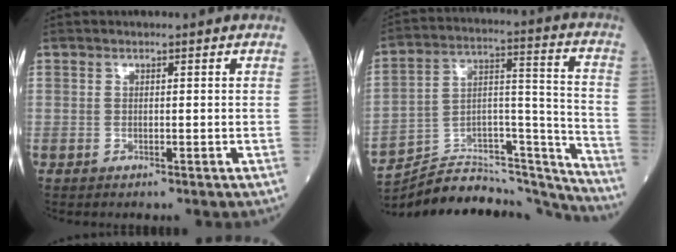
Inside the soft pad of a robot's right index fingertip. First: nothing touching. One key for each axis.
{"total": 24.0, "fx": -23.3, "fy": 3.6, "fz": 4.6, "tx": -0.081, "ty": 0.049, "tz": -0.356}